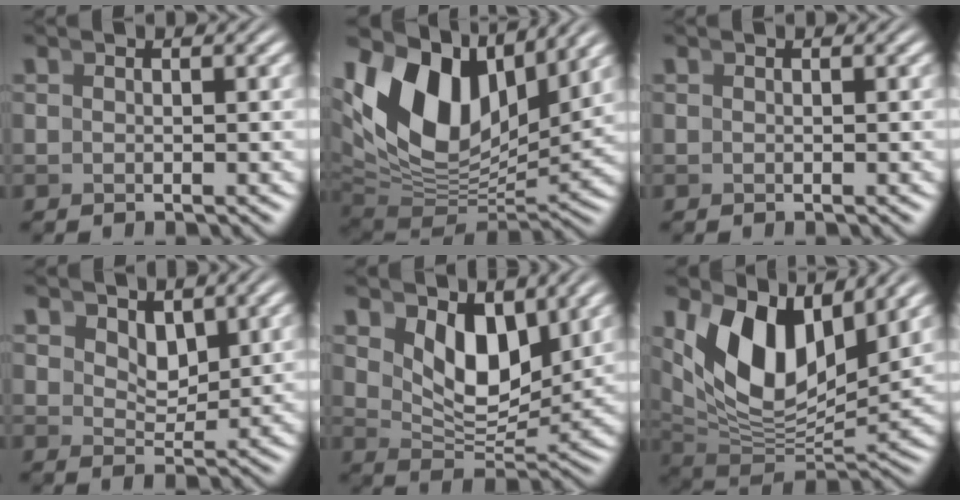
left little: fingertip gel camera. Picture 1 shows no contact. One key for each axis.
{"total": 12.9, "fx": 3.4, "fy": 7.8, "fz": 9.7, "tx": -0.187, "ty": -0.002, "tz": 0.062}
{"total": 0.0}
{"total": 2.2, "fx": 2.0, "fy": 0.4, "fz": 1.0, "tx": -0.002, "ty": -0.011, "tz": 0.042}
{"total": 5.3, "fx": 2.5, "fy": 2.3, "fz": 4.2, "tx": -0.062, "ty": -0.014, "tz": 0.048}
{"total": 10.4, "fx": 3.0, "fy": 5.8, "fz": 8.2, "tx": -0.153, "ty": -0.006, "tz": 0.058}